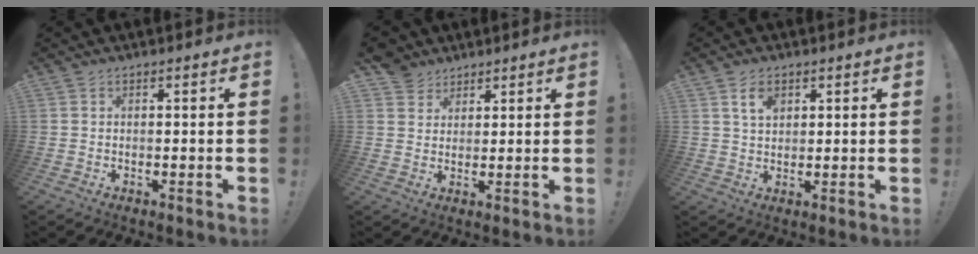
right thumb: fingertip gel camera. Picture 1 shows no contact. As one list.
[{"total": 5.1, "force": [3.6, 3.6, 0.1], "torque": [-0.001, -0.025, 0.068]}, {"total": 5.0, "force": [2.4, 3.0, 3.1], "torque": [-0.047, -0.006, 0.042]}]